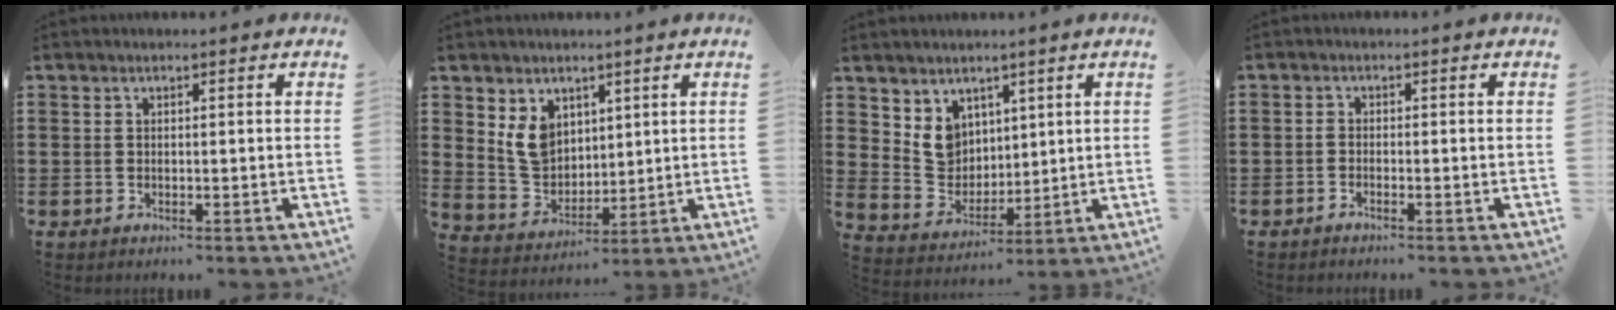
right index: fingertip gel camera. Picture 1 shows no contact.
{"total": 6.6, "force": [2.9, 5.3, 2.7], "torque": [-0.082, 0.012, 0.055]}
{"total": 6.8, "force": [3.7, 5.4, 1.6], "torque": [-0.061, -0.004, 0.074]}
{"total": 1.0, "force": [-1.0, -0.1, 0.2], "torque": [-0.006, -0.003, -0.019]}